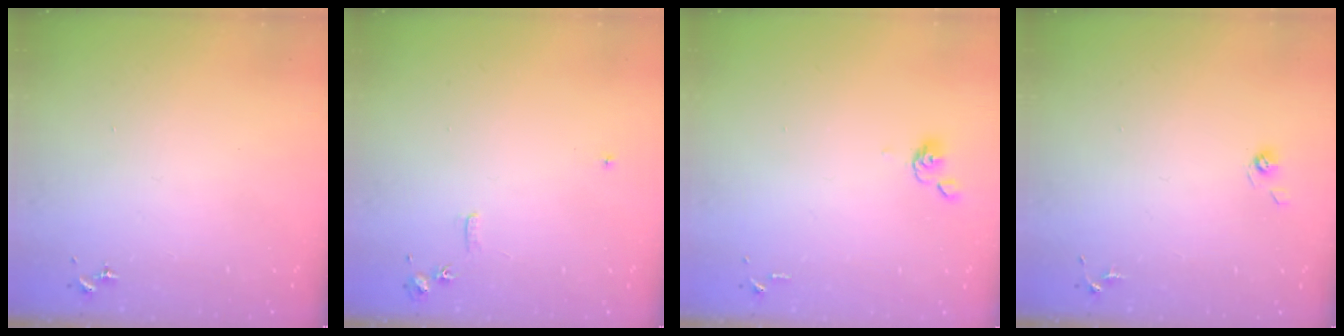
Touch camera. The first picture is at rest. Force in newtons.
{"total": 5.9, "press": 5.9, "slide": 0.7}
{"total": 4.9, "press": 4.8, "slide": 0.9}
{"total": 3.9, "press": 3.5, "slide": 1.7}